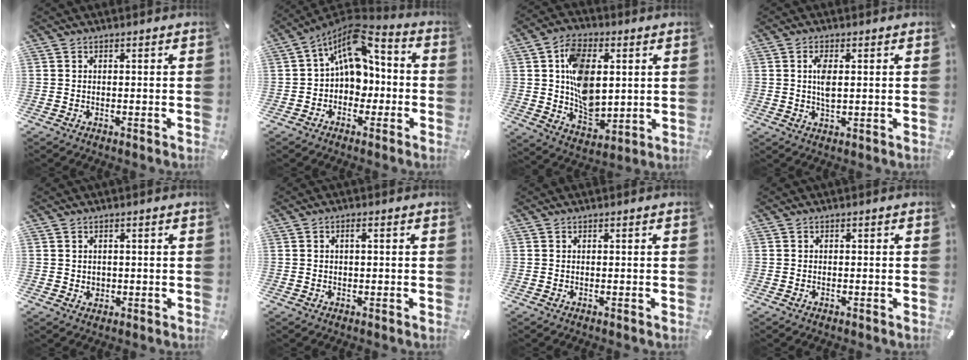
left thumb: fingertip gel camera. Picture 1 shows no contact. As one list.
[{"total": 12.1, "force": [2.5, 8.9, 7.8], "torque": [-0.134, -0.021, 0.046]}, {"total": 14.0, "force": [2.5, 10.0, 9.5], "torque": [-0.165, 0.005, 0.049]}, {"total": 4.2, "force": [0.7, 1.7, 3.8], "torque": [-0.086, -0.005, 0.003]}, {"total": 1.8, "force": [0.4, 1.7, 0.4], "torque": [0.000, 0.001, 0.005]}, {"total": 1.4, "force": [0.2, 0.7, 1.2], "torque": [-0.024, 0.006, 0.001]}, {"total": 0.0}, {"total": 0.5, "force": [-0.3, 0.4, 0.2], "torque": [-0.002, 0.002, -0.008]}]